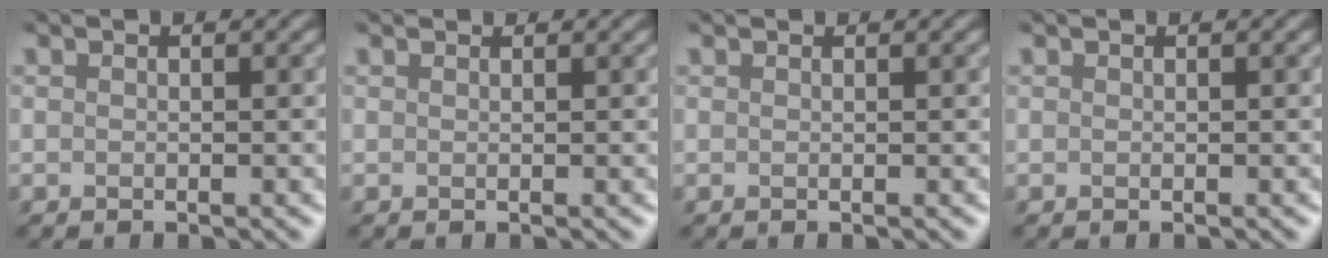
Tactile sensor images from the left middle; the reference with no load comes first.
{"total": 1.1, "force": [0.9, 0.5, 0.4], "torque": [0.008, 0.012, -0.001]}
{"total": 0.6, "force": [0.5, 0.3, 0.2], "torque": [0.009, 0.006, -0.001]}
{"total": 0.0}